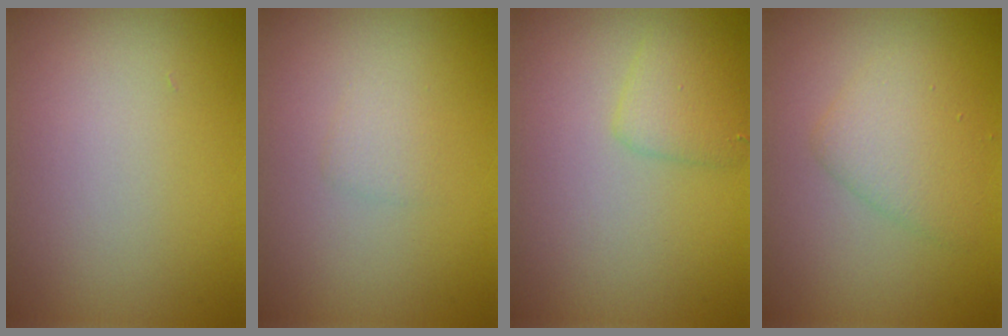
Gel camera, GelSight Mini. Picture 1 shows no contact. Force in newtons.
{"total": 0.9, "press": 0.9, "slide": 0.0}
{"total": 2.0, "press": 2.0, "slide": 0.0}
{"total": 2.9, "press": 2.9, "slide": 0.0}